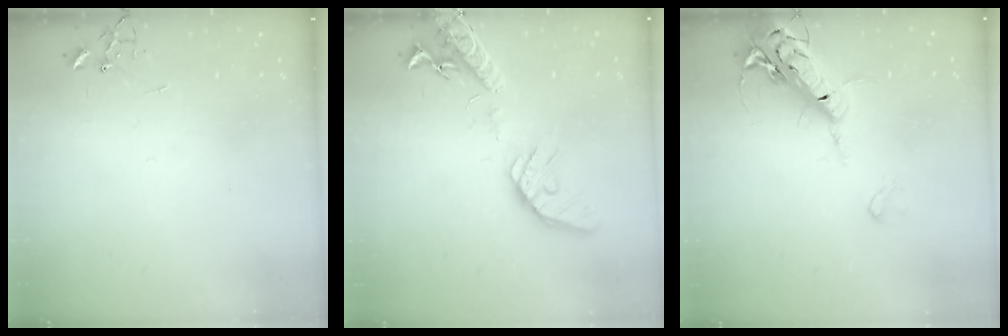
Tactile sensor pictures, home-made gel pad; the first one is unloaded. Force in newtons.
{"total": 16.0, "press": 15.8, "slide": 2.5}
{"total": 20.3, "press": 19.9, "slide": 3.9}